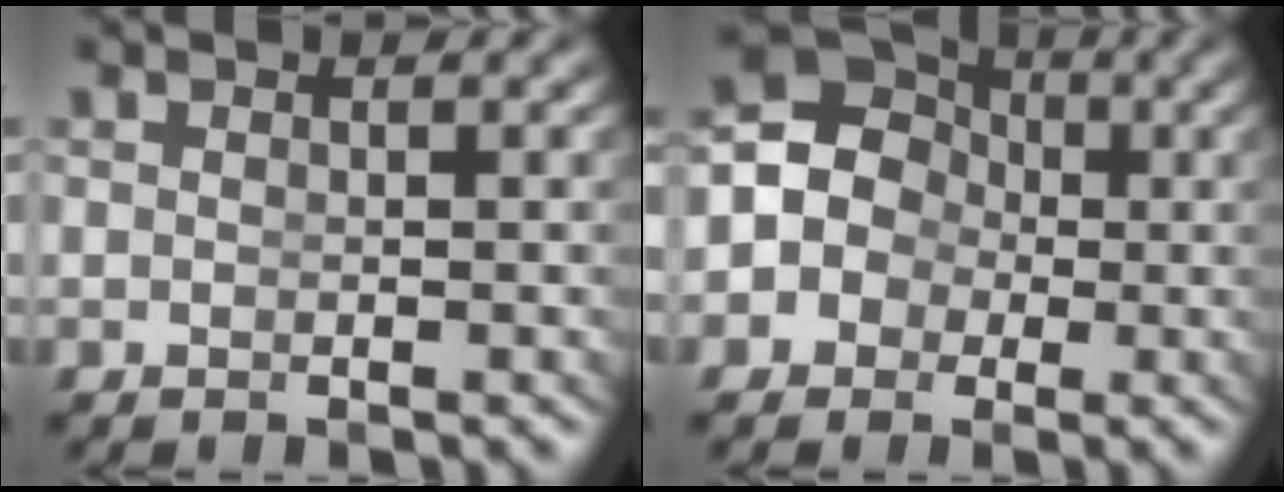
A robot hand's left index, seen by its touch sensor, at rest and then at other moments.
{"total": 10.4, "force": [0.2, 9.5, 4.4], "torque": [-0.105, -0.012, -0.009]}